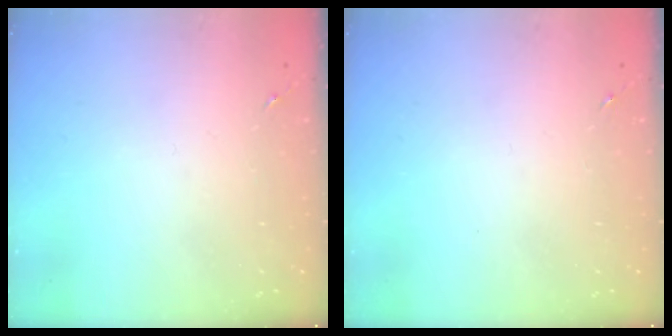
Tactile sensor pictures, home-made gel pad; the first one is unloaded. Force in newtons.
{"total": 0.0}